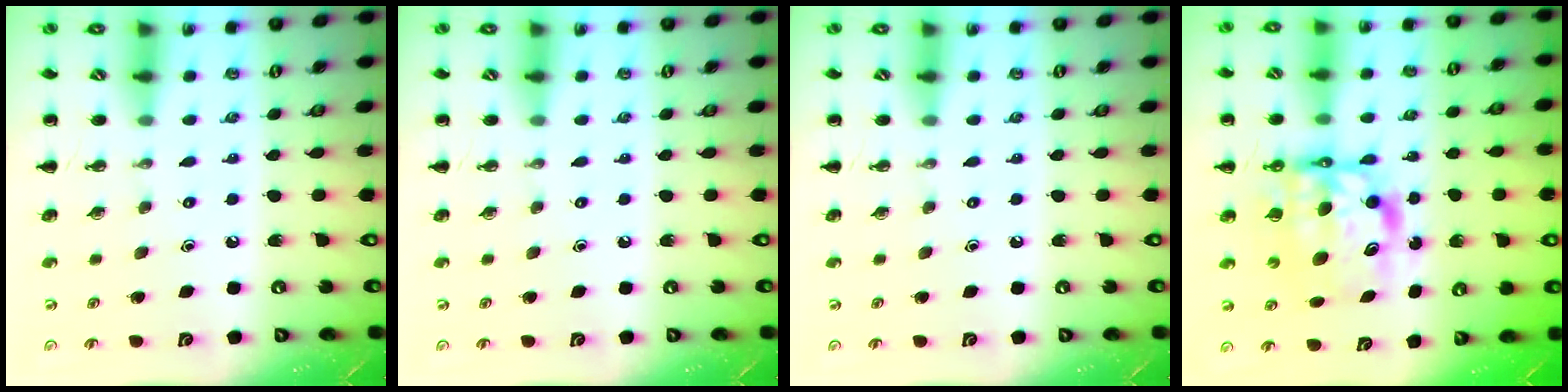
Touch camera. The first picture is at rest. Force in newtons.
{"total": 0.0}
{"total": 0.0}
{"total": 9.6, "press": 9.3, "slide": 2.6}